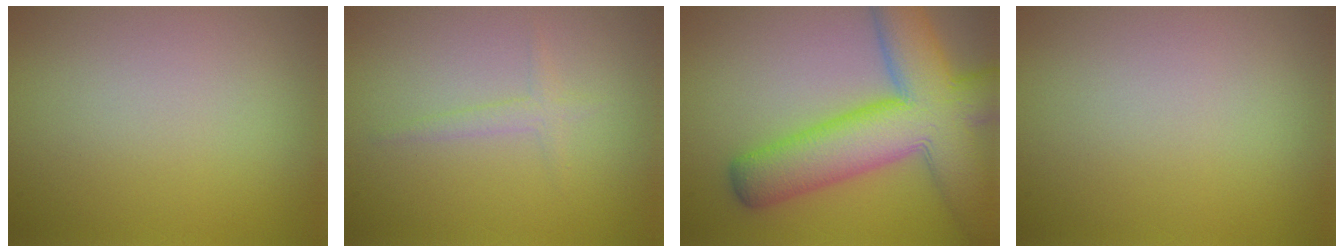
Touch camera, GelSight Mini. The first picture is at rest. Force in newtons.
{"total": 1.2, "press": 1.2, "slide": 0.1}
{"total": 11.7, "press": 11.7, "slide": 0.4}
{"total": 0.0}